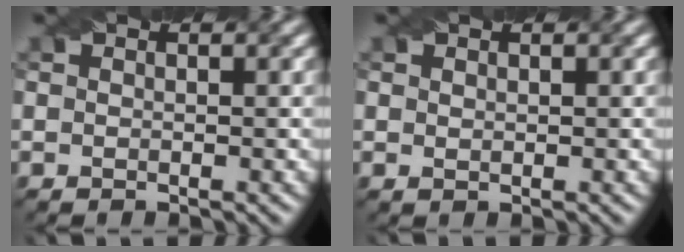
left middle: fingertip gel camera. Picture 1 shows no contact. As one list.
[{"total": 0.6, "force": [0.4, 0.4, 0.3], "torque": [-0.006, -0.002, 0.010]}]